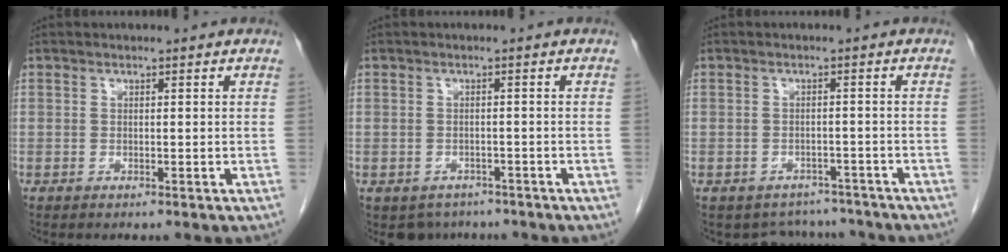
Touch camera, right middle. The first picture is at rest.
{"total": 4.2, "force": [-3.2, 2.7, 0.3], "torque": [0.002, 0.004, -0.043]}
{"total": 6.6, "force": [-5.8, 3.1, -0.2], "torque": [0.009, 0.020, -0.068]}